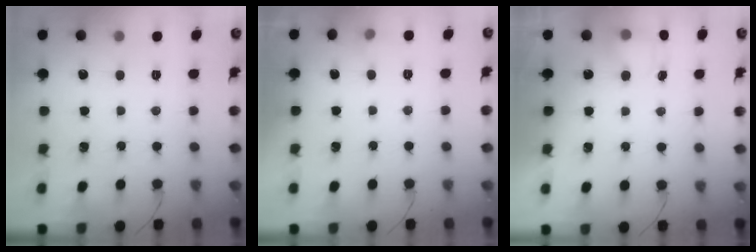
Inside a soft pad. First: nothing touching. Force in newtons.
{"total": 3.7, "press": 3.4, "slide": 1.3}
{"total": 4.2, "press": 4.0, "slide": 1.0}